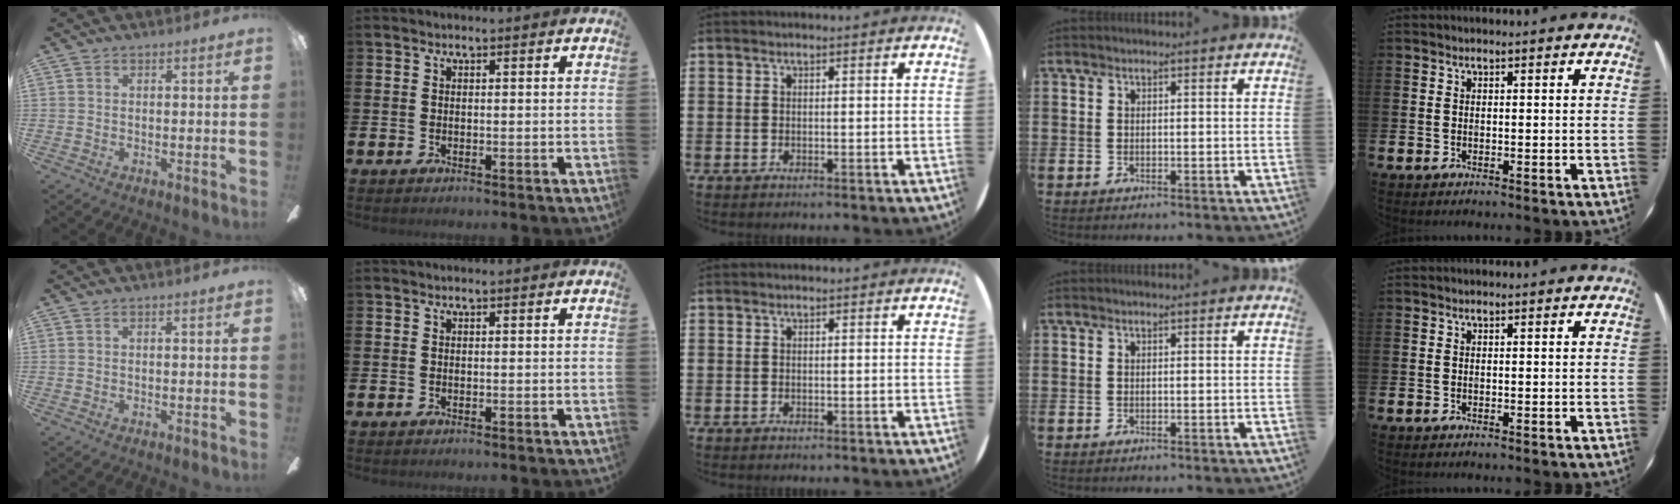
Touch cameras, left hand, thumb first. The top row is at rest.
{}